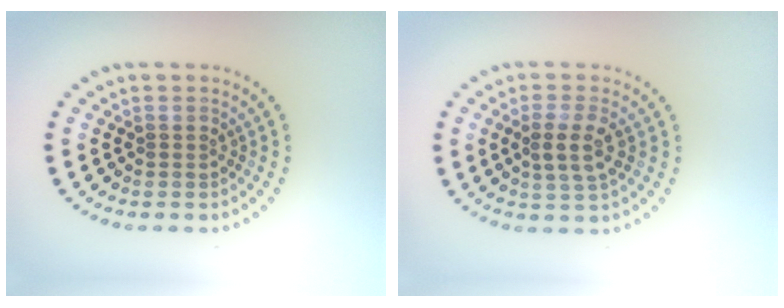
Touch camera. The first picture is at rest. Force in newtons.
{"total": 2.9, "press": 2.8, "slide": 0.8}